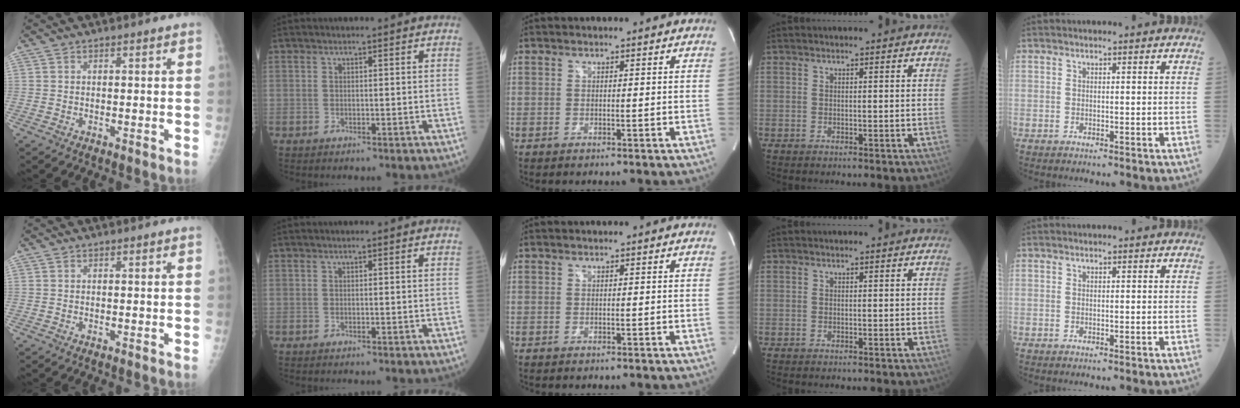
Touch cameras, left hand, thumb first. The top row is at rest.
{}